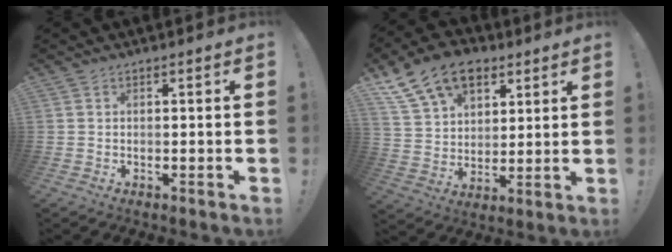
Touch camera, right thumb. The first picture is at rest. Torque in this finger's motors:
{"motor_torque": [1.50, 1.56, 0.84, 0.72, 0.04]}